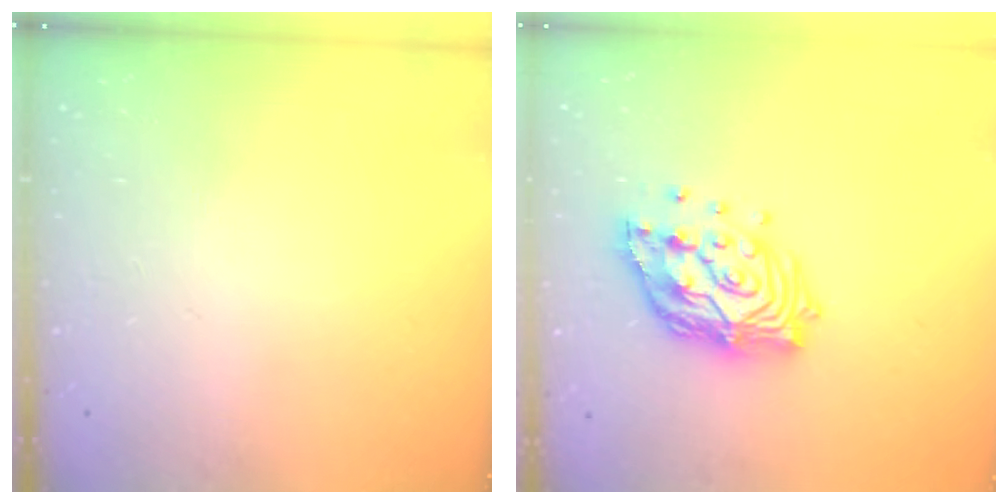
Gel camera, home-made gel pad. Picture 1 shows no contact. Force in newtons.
{"total": 17.0, "press": 16.9, "slide": 1.5}